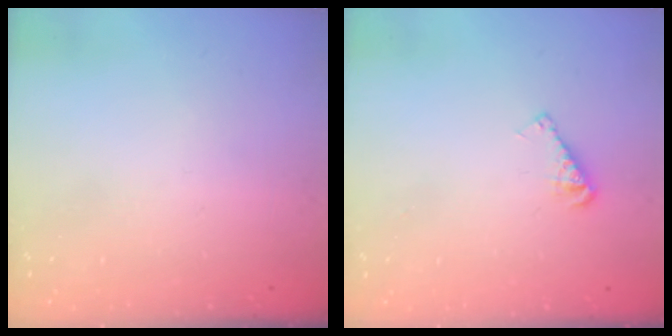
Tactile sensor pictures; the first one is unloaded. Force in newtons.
{"total": 4.5, "press": 4.5, "slide": 0.3}